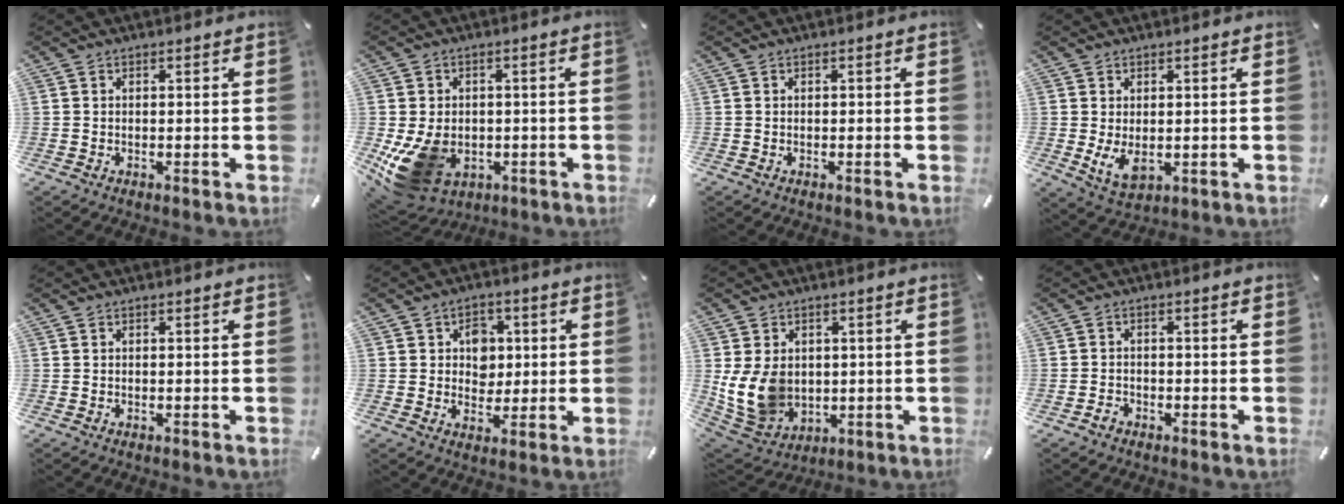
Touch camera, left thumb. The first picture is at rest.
{"total": 11.6, "force": [-3.5, 9.0, 6.5], "torque": [-0.144, 0.016, -0.057]}
{"total": 0.0}
{"total": 5.3, "force": [0.1, 3.2, 4.2], "torque": [-0.085, -0.010, -0.001]}
{"total": 0.0}
{"total": 6.9, "force": [1.2, 6.1, 2.9], "torque": [-0.033, 0.001, 0.015]}
{"total": 12.2, "force": [0.9, 10.2, 6.6], "torque": [-0.155, -0.012, 0.018]}
{"total": 1.7, "force": [-1.2, 1.0, 0.6], "torque": [-0.012, 0.005, -0.027]}